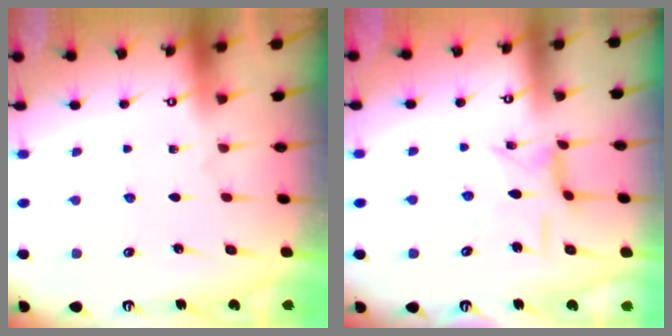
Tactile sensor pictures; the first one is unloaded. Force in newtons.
{"total": 4.9, "press": 4.9, "slide": 0.4}